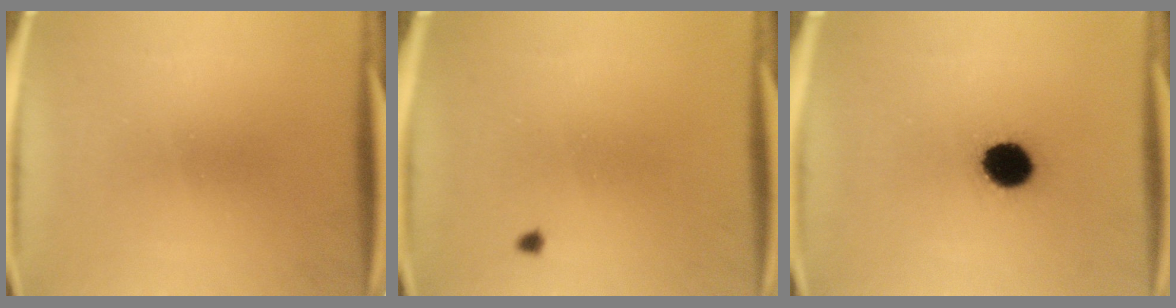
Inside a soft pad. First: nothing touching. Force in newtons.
{"total": 0.6}
{"total": 8.4}